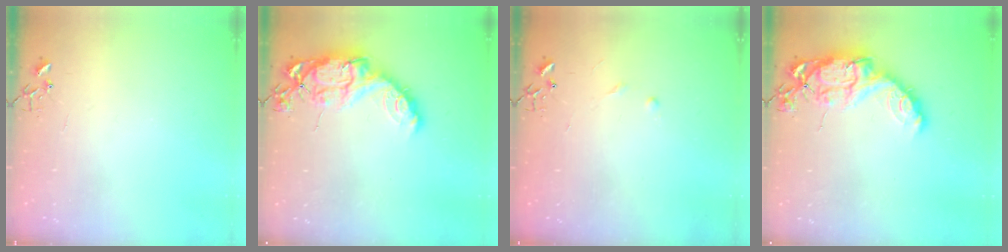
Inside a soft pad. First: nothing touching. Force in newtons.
{"total": 15.5, "press": 15.4, "slide": 1.0}
{"total": 6.1, "press": 6.1, "slide": 0.6}
{"total": 15.5, "press": 15.4, "slide": 1.0}